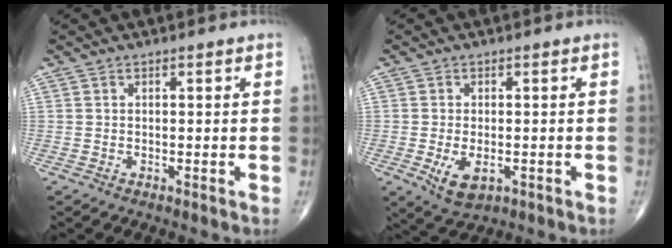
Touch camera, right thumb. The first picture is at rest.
{"total": 5.5, "force": [-1.6, 3.0, 4.3], "torque": [-0.075, -0.009, -0.018]}